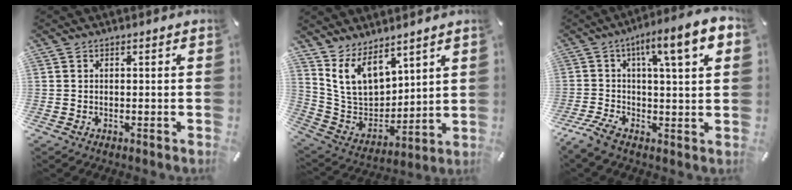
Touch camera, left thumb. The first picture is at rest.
{"total": 11.6, "force": [7.7, 7.3, 4.7], "torque": [-0.109, -0.052, 0.156]}
{"total": 14.0, "force": [3.4, 3.7, 13.1], "torque": [-0.199, -0.016, 0.047]}